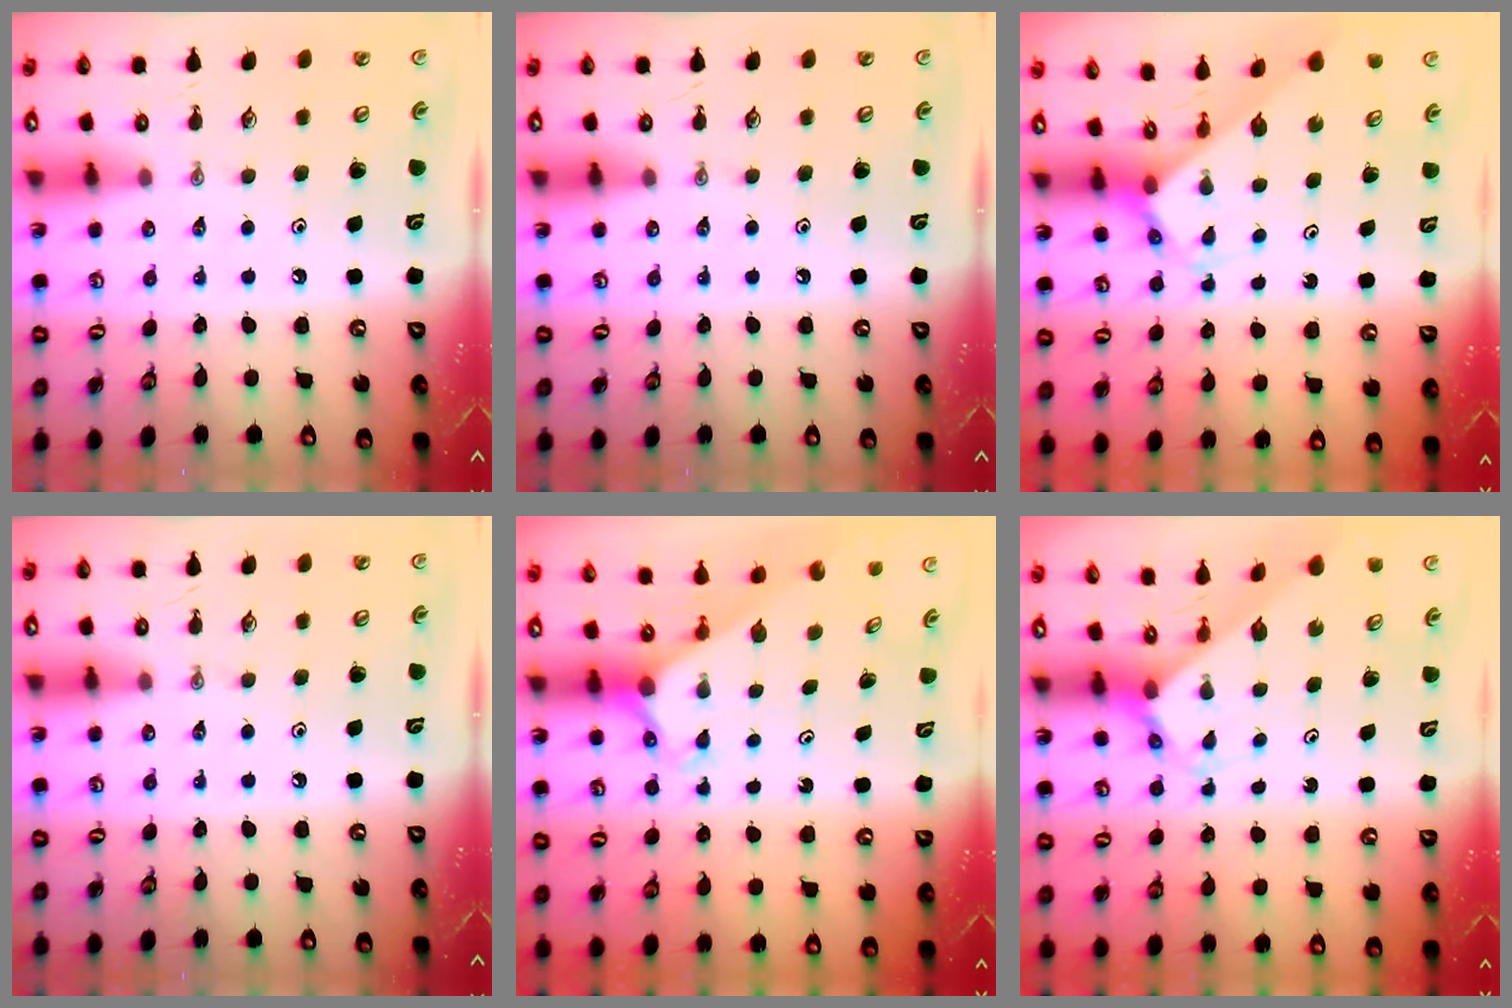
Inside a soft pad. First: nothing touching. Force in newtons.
{"total": 0.0}
{"total": 2.7, "press": 2.7, "slide": 0.1}
{"total": 0.0}
{"total": 2.5, "press": 2.5, "slide": 0.1}
{"total": 2.7, "press": 2.7, "slide": 0.2}